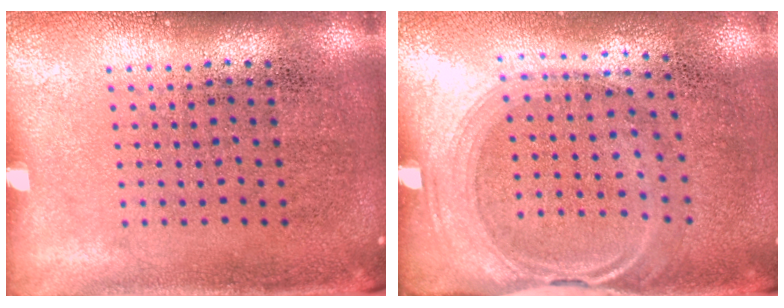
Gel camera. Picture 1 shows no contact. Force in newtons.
{"total": 1.5, "press": 1.3, "slide": 0.7}